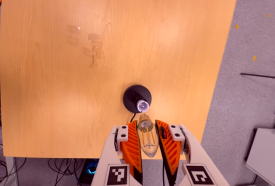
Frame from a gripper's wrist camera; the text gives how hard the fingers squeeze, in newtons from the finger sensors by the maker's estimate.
{"total": 19.9, "left": 21.5, "right": 18.3}